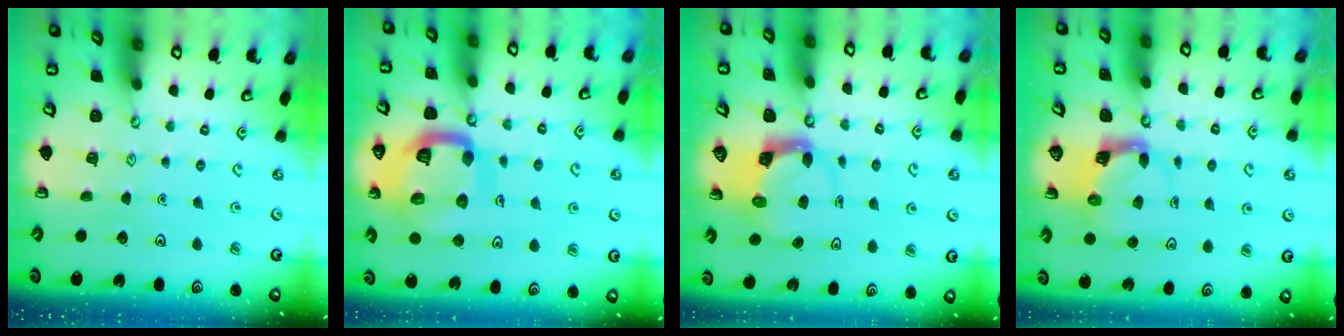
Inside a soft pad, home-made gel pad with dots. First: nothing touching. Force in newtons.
{"total": 18.2, "press": 18.1, "slide": 2.0}
{"total": 3.6, "press": 3.6, "slide": 0.4}
{"total": 3.9, "press": 3.9, "slide": 0.7}